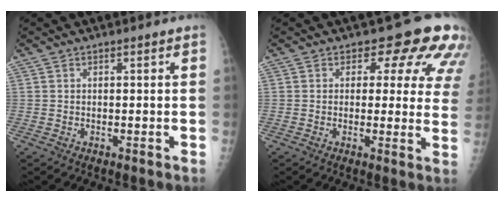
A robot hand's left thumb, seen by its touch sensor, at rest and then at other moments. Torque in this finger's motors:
{"motor_torque": [0.09, 0.10, 0.04, -0.28, 0.07]}